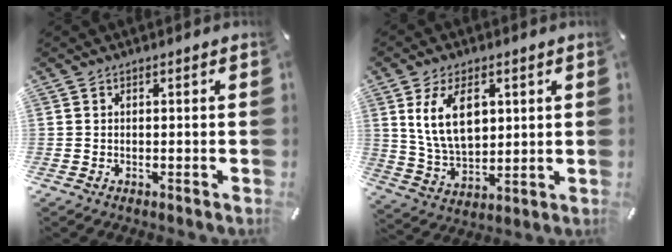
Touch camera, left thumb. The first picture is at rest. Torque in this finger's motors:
{"motor_torque": [0.45, 0.40, 0.44, -0.17, 0.37]}